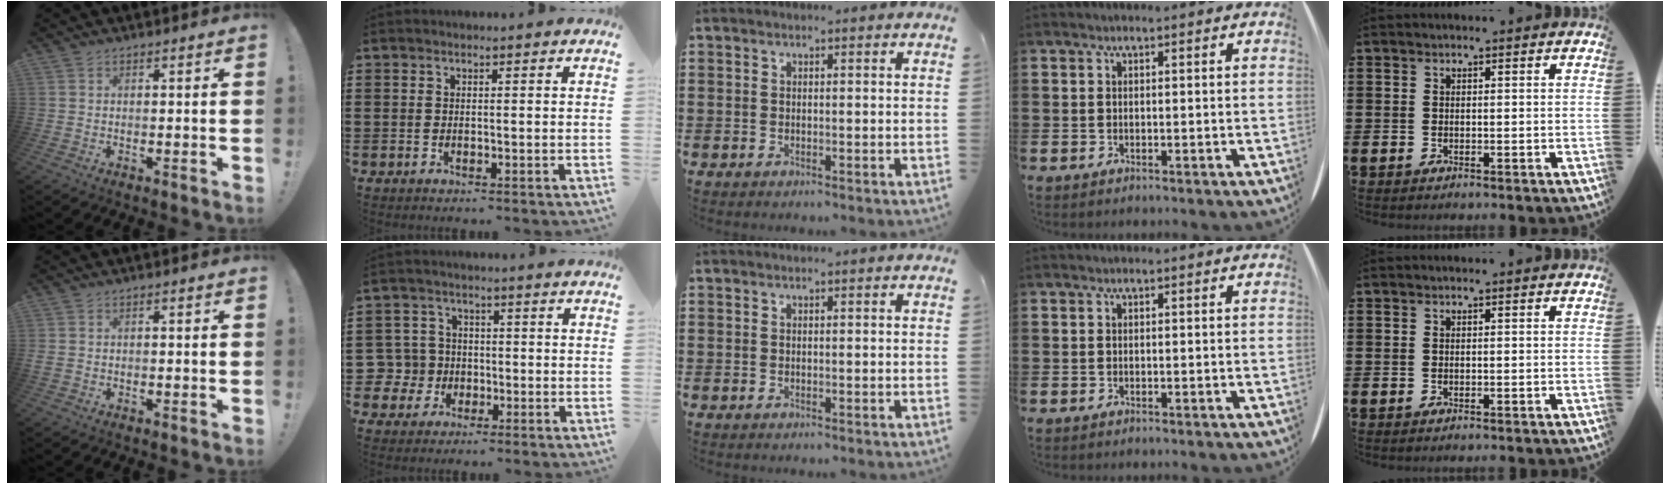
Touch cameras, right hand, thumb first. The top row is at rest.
{"thumb": {"total": 1.2, "force": [-0.7, 0.7, 0.7], "torque": [-0.013, 0.004, -0.011]}, "index": {"total": 5.6, "force": [-1.3, 5.3, 0.9], "torque": [-0.060, 0.005, -0.029]}}